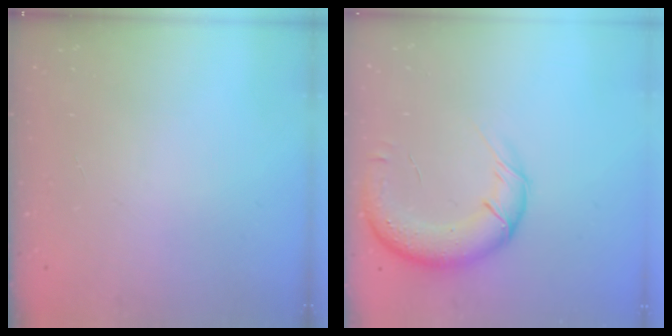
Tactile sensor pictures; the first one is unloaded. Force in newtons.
{"total": 14.9, "press": 14.3, "slide": 3.9}